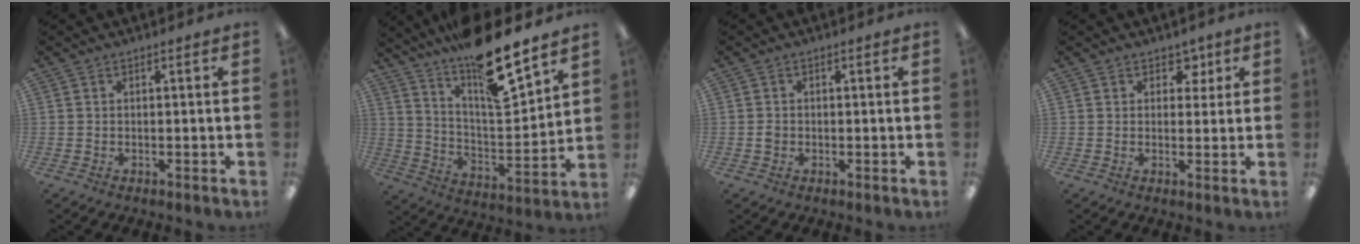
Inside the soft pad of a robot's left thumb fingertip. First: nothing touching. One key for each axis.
{"total": 17.1, "fx": 14.1, "fy": 2.3, "fz": 9.3, "tx": -0.167, "ty": -0.106, "tz": 0.236}
{"total": 1.4, "fx": -0.2, "fy": 1.3, "fz": 0.5, "tx": -0.010, "ty": 0.005, "tz": -0.007}
{"total": 4.3, "fx": 2.3, "fy": 3.4, "fz": 1.4, "tx": -0.006, "ty": -0.004, "tz": 0.035}